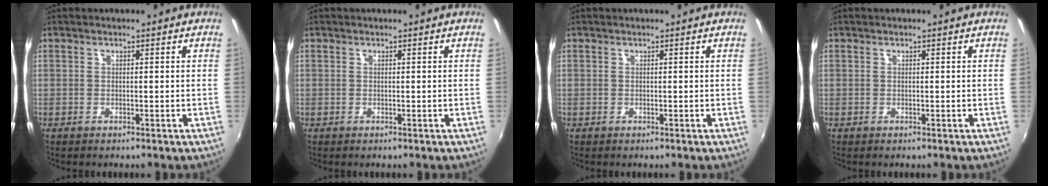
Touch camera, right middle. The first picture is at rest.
{"total": 0.0}
{"total": 0.0}
{"total": 0.0}